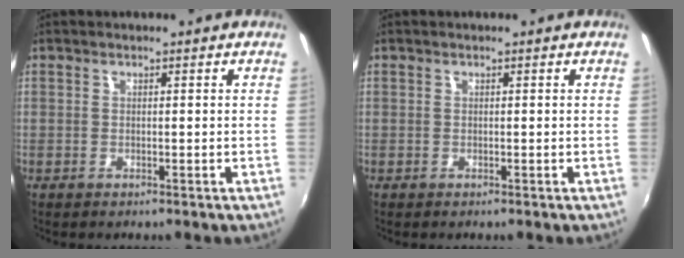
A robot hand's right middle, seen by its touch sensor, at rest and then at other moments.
{"total": 0.0}